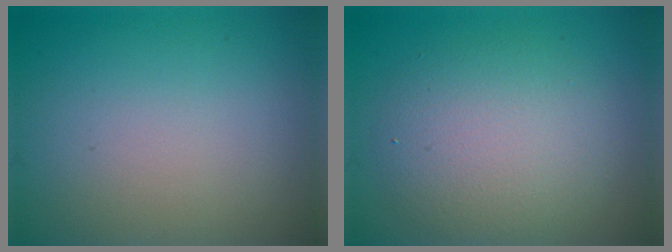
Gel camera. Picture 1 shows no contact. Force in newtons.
{"total": 5.1, "press": 5.1, "slide": 0.3}